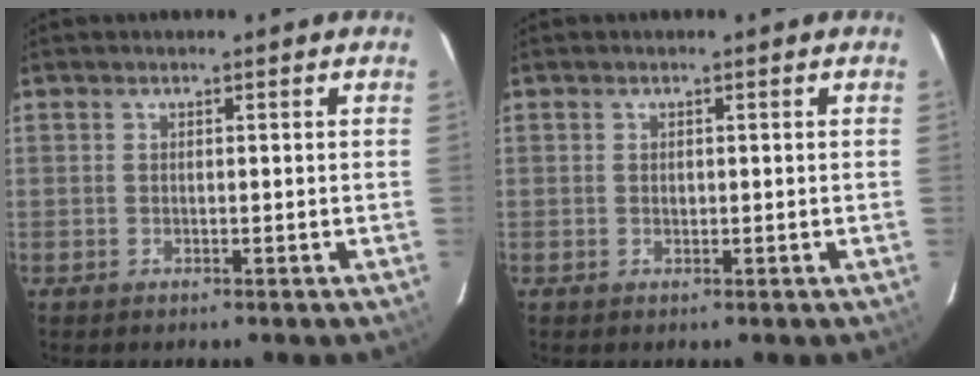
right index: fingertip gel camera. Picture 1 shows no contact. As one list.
[{"total": 0.7, "force": [0.0, 0.6, 0.2], "torque": [-0.002, 0.000, 0.002]}]